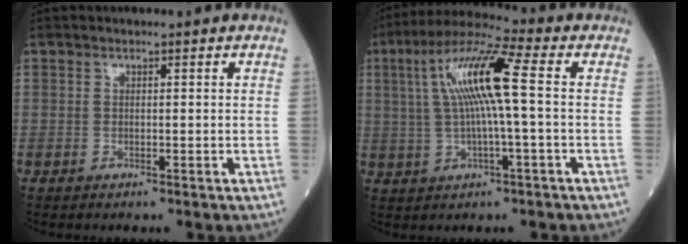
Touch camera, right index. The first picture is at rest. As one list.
[{"total": 11.8, "force": [1.6, 0.7, 11.6], "torque": [-0.228, 0.027, 0.027]}]